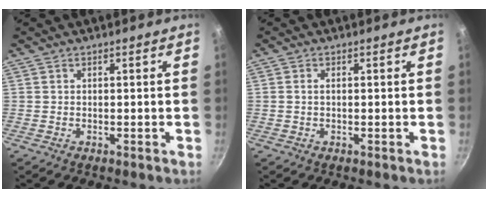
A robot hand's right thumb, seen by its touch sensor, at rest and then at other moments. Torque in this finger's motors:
{"motor_torque": [0.11, -0.09, -0.03, 0.01, 0.09]}